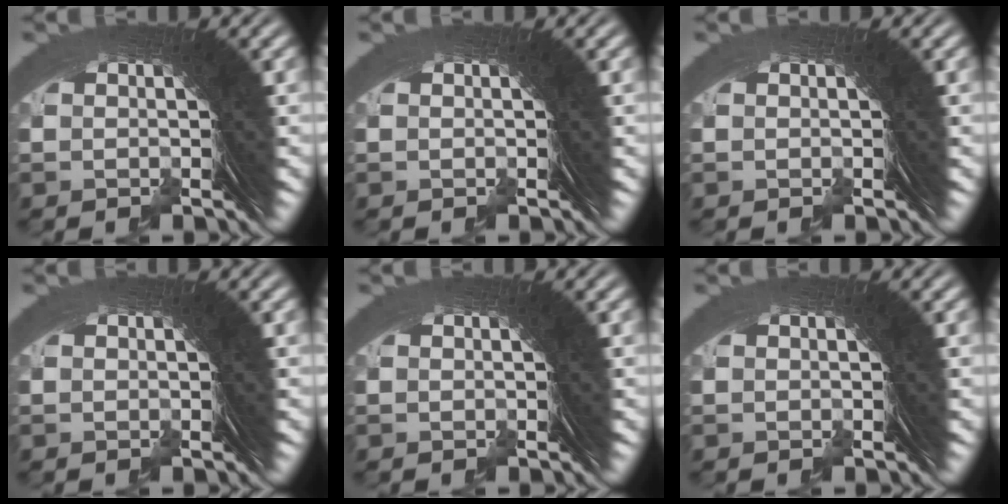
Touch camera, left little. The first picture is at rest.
{"total": 0.0}
{"total": 0.0}
{"total": 0.0}
{"total": 0.0}
{"total": 0.0}